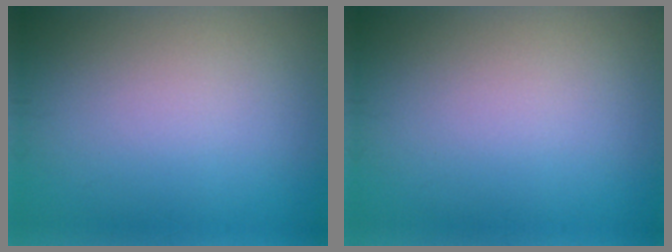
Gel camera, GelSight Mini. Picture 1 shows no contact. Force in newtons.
{"total": 0.0}